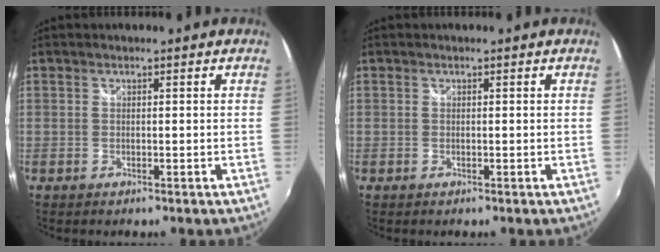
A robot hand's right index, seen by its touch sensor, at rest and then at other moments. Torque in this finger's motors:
{"motor_torque": [-0.01, 0.01, 0.00, 0.00]}